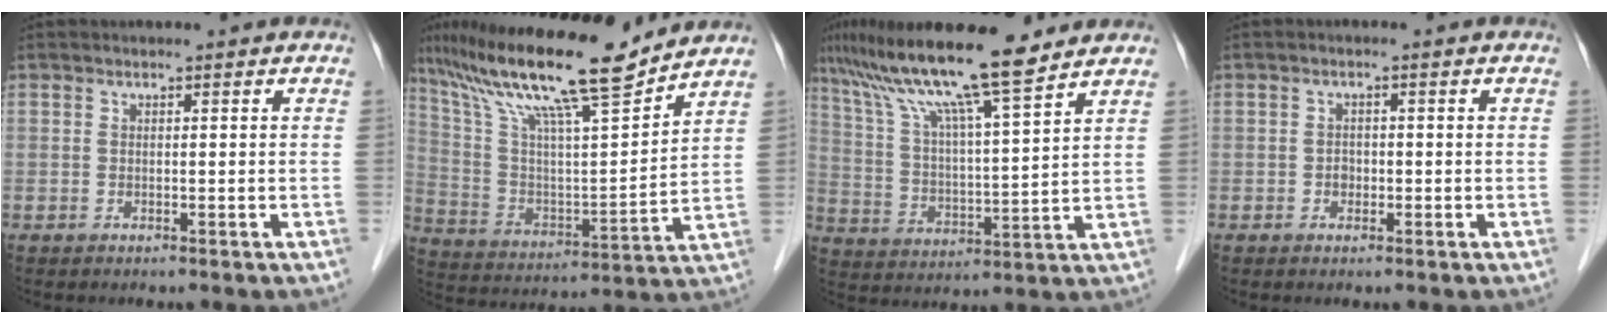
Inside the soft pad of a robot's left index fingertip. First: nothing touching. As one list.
[{"total": 20.4, "force": [16.3, 1.1, 12.2], "torque": [-0.221, 0.015, 0.288]}, {"total": 16.9, "force": [13.3, 0.6, 10.4], "torque": [-0.188, 0.025, 0.229]}, {"total": 1.3, "force": [-0.4, 1.0, 0.7], "torque": [-0.010, 0.004, -0.006]}]